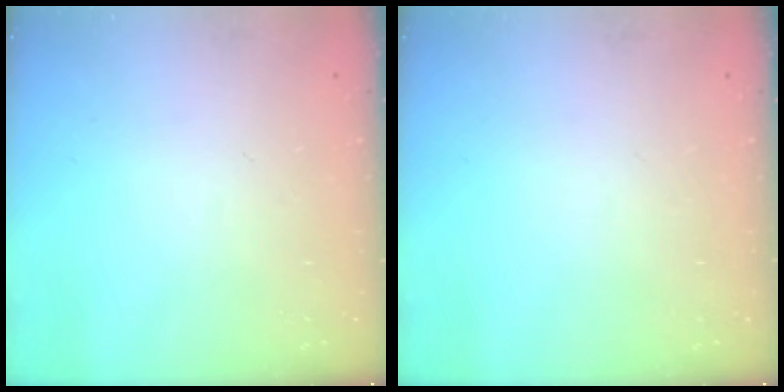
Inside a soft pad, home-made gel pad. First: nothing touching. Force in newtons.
{"total": 0.0}